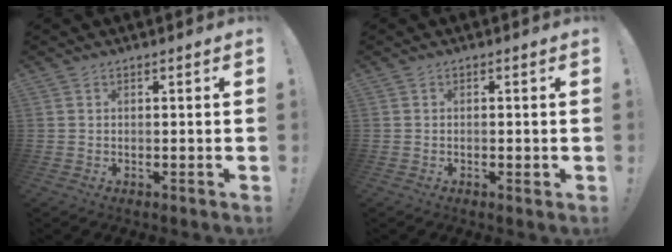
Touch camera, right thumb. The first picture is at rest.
{"total": 1.0, "force": [-0.5, 0.3, 0.8], "torque": [-0.011, 0.000, -0.008]}